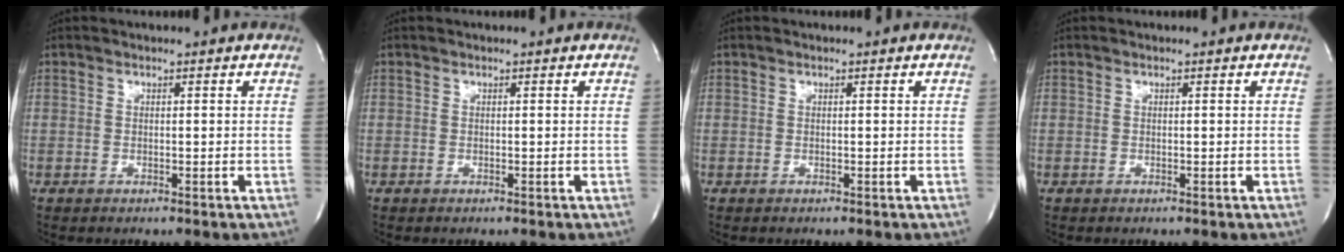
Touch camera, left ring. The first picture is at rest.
{"total": 0.0}
{"total": 0.0}
{"total": 0.0}